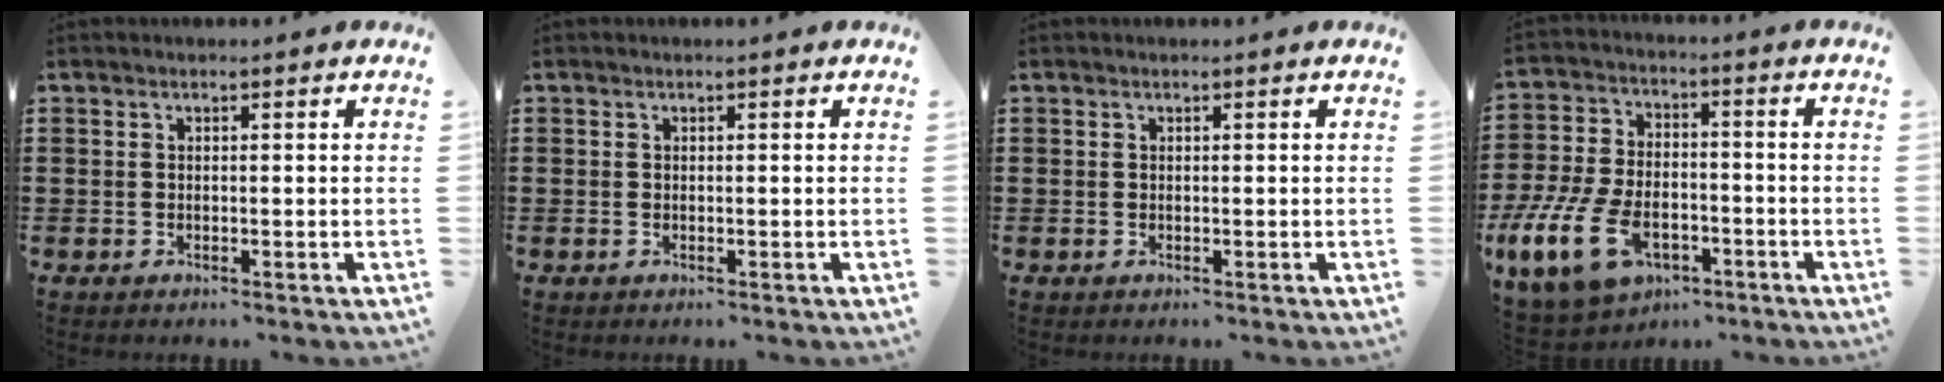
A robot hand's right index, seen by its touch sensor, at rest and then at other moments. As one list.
[{"total": 0.0}, {"total": 0.0}, {"total": 10.2, "force": [-4.8, 5.4, 7.2], "torque": [-0.167, 0.010, -0.090]}]